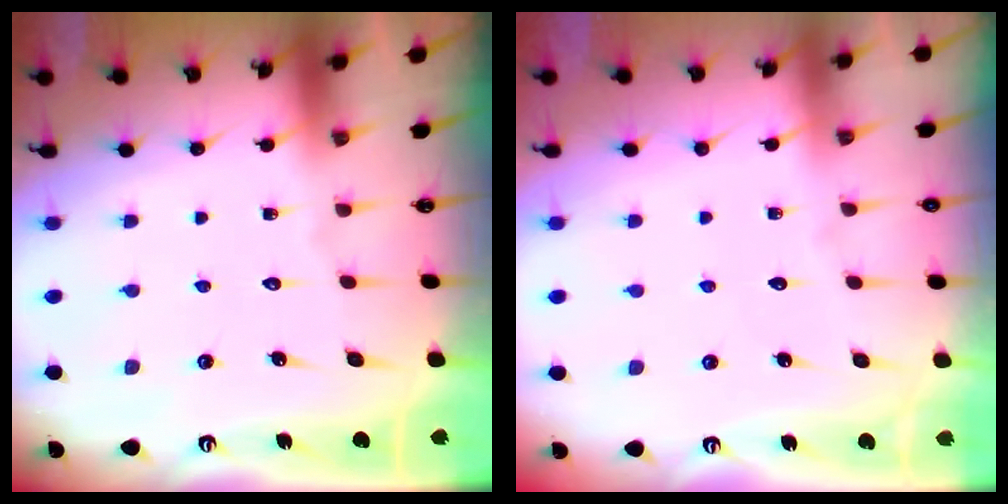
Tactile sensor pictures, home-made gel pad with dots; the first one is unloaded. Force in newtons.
{"total": 2.0, "press": 2.0, "slide": 0.3}